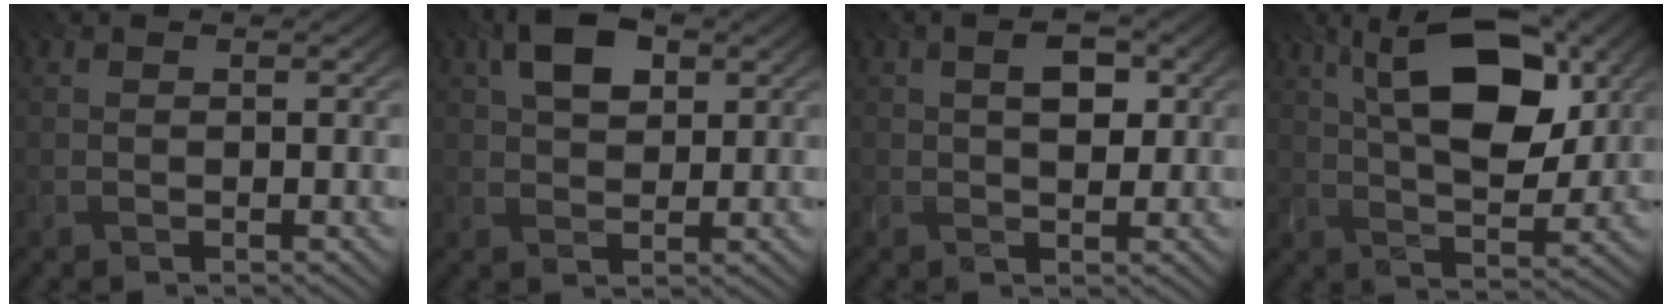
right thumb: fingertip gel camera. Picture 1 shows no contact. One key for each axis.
{"total": 5.1, "fx": 2.1, "fy": 2.6, "fz": 3.8, "tx": -0.076, "ty": 0.008, "tz": 0.032}
{"total": 2.7, "fx": 0.6, "fy": 0.9, "fz": 2.4, "tx": -0.039, "ty": 0.001, "tz": 0.011}
{"total": 12.4, "fx": 4.2, "fy": 5.5, "fz": 10.3, "tx": -0.170, "ty": 0.011, "tz": 0.059}